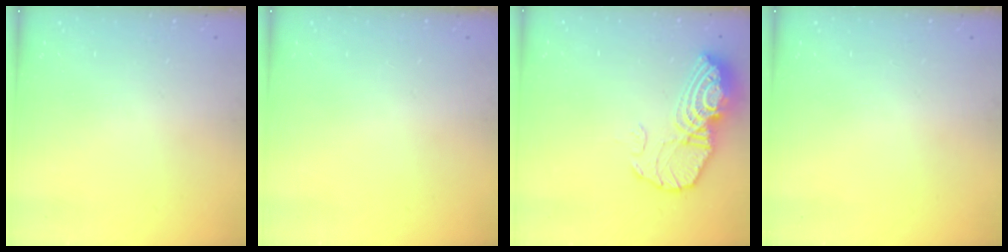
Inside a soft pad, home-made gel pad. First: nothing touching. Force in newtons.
{"total": 0.0}
{"total": 13.5, "press": 13.4, "slide": 1.3}
{"total": 0.0}